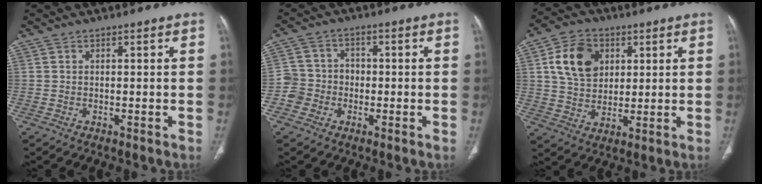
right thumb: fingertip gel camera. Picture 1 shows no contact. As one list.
[{"total": 5.4, "force": [-1.8, 5.0, 0.8], "torque": [0.014, 0.023, -0.042]}, {"total": 11.4, "force": [3.6, 8.4, 6.7], "torque": [-0.098, -0.005, 0.068]}]